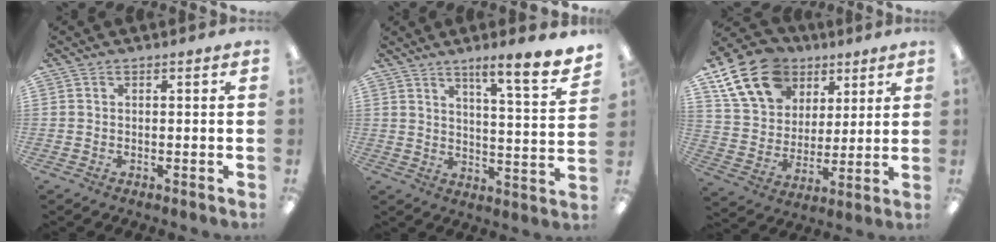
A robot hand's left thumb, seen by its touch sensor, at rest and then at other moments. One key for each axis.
{"total": 10.5, "fx": 8.1, "fy": 1.2, "fz": 6.6, "tx": -0.083, "ty": -0.062, "tz": 0.129}
{"total": 19.5, "fx": 10.9, "fy": 13.6, "fz": 8.7, "tx": -0.164, "ty": -0.033, "tz": 0.207}